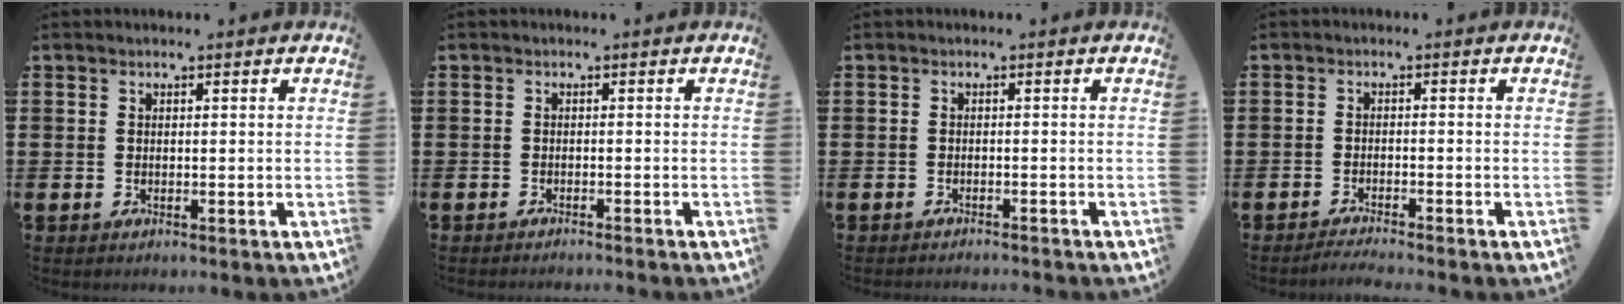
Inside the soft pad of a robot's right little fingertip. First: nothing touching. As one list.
[{"total": 0.7, "force": [-0.7, -0.2, 0.0], "torque": [0.001, -0.001, -0.014]}, {"total": 0.8, "force": [-0.8, -0.1, 0.0], "torque": [0.001, -0.001, -0.017]}, {"total": 1.4, "force": [-1.3, -0.2, 0.3], "torque": [-0.005, 0.001, -0.025]}]